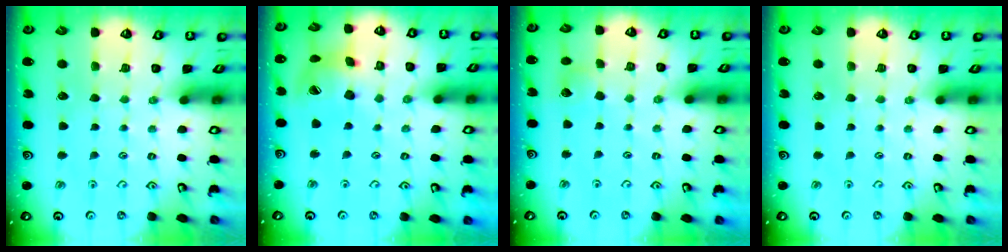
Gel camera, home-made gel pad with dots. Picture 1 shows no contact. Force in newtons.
{"total": 13.4, "press": 13.3, "slide": 1.8}
{"total": 5.4, "press": 5.4, "slide": 0.7}
{"total": 0.0}